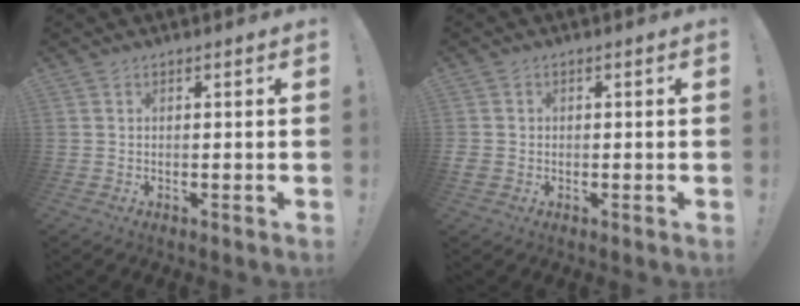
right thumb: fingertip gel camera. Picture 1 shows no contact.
{"total": 1.9, "force": [-0.3, 1.8, 0.8], "torque": [-0.013, 0.003, -0.002]}